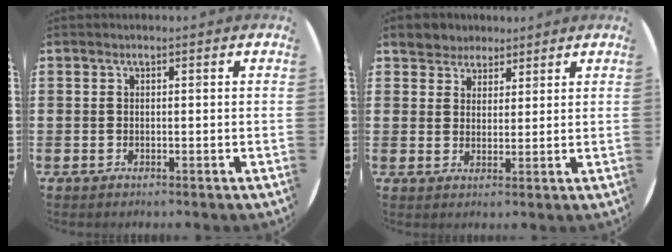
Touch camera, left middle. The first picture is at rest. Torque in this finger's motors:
{"motor_torque": [0.45, -0.43, 0.04, 0.01]}